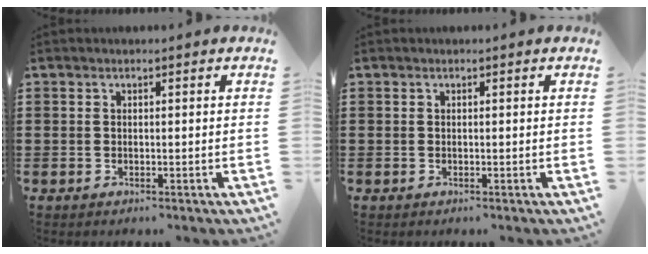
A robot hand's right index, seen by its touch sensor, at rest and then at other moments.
{"total": 0.0}